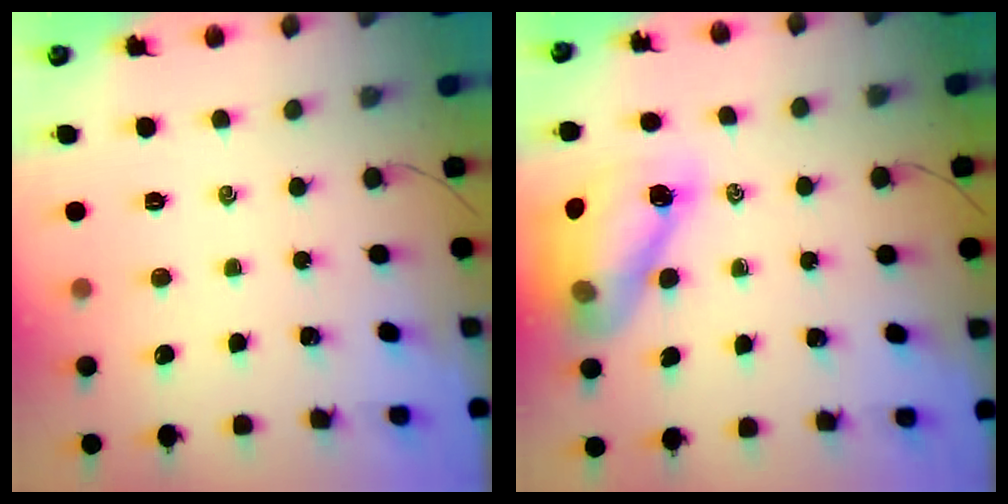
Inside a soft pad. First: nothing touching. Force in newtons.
{"total": 13.8, "press": 13.2, "slide": 4.1}